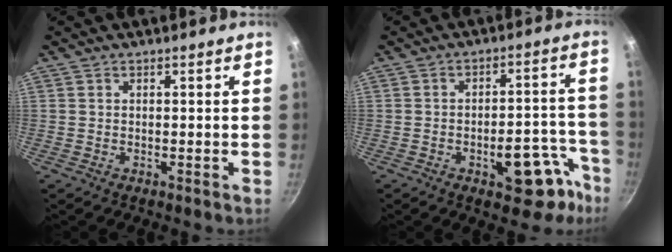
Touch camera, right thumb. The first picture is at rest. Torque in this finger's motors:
{"motor_torque": [2.87, 2.14, 0.77, -0.39, 0.03]}